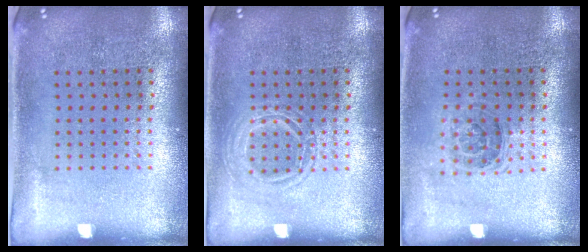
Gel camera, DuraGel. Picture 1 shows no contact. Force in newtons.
{"total": 1.6, "press": 1.6, "slide": 0.2}
{"total": 1.1, "press": 1.0, "slide": 0.6}